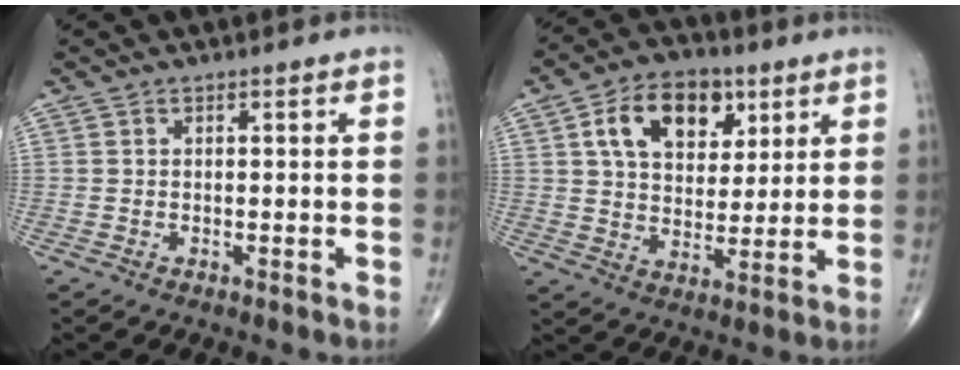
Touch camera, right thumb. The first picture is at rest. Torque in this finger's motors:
{"motor_torque": [0.72, 2.40, 0.44, -0.26, 0.04]}